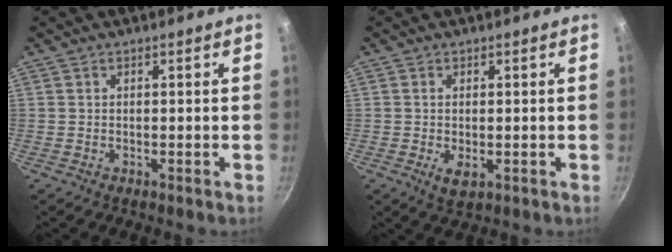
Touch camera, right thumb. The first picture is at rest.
{"total": 3.0, "force": [-0.7, 1.6, 2.5], "torque": [-0.045, -0.012, -0.006]}